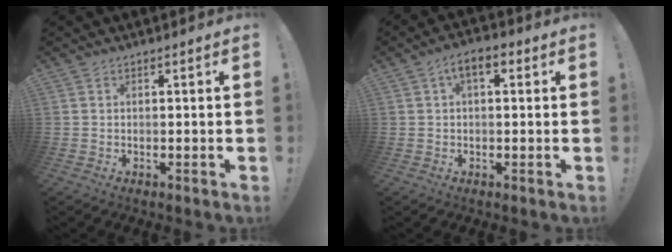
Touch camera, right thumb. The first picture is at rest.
{"total": 5.3, "force": [1.4, 2.8, 4.3], "torque": [-0.056, 0.002, 0.021]}